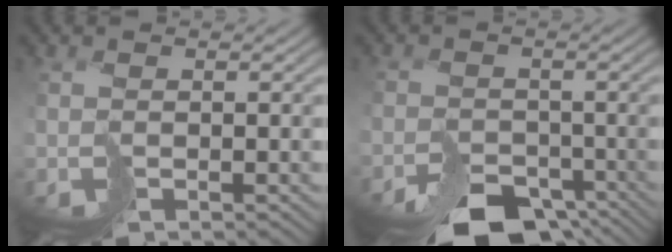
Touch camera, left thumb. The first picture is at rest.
{"total": 7.7, "force": [-6.7, 3.1, 2.2], "torque": [-0.012, -0.017, -0.095]}